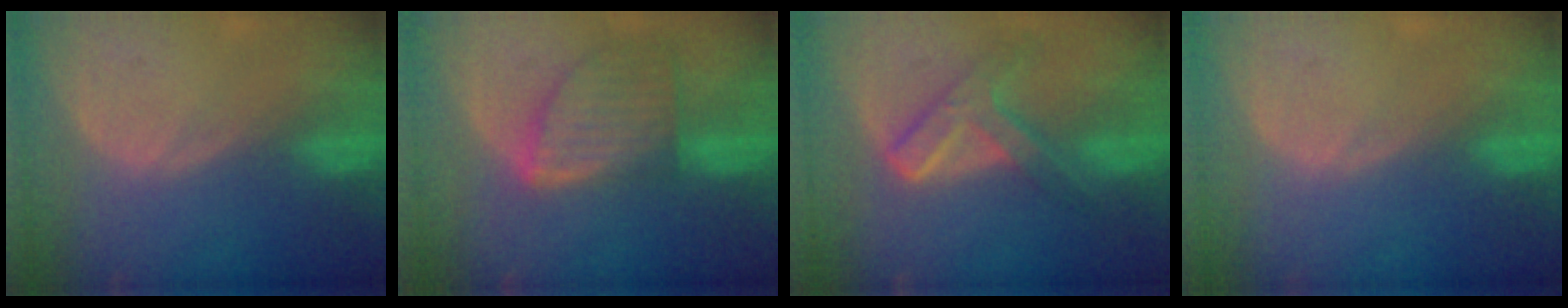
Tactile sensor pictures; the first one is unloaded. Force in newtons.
{"total": 8.2, "press": 7.4, "slide": 3.5}
{"total": 7.3, "press": 6.2, "slide": 3.8}
{"total": 0.0}